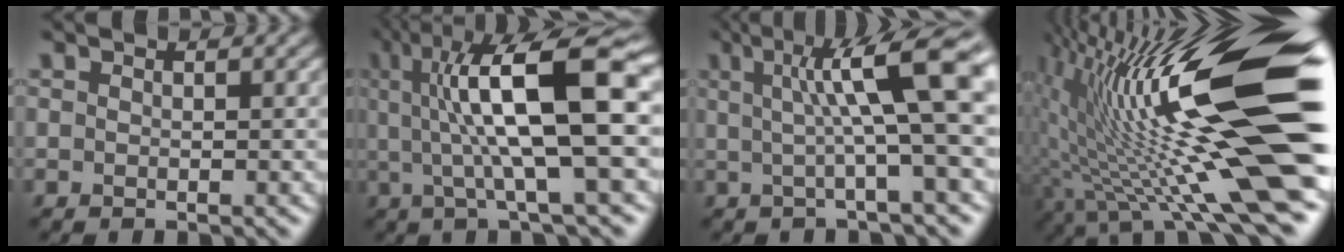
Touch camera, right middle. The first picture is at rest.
{"total": 13.0, "force": [2.1, 3.2, 12.4], "torque": [-0.193, 0.018, 0.035]}
{"total": 10.4, "force": [2.2, 2.0, 9.9], "torque": [-0.129, 0.015, 0.031]}
{"total": 18.8, "force": [1.2, 4.3, 18.2], "torque": [-0.283, 0.024, 0.011]}